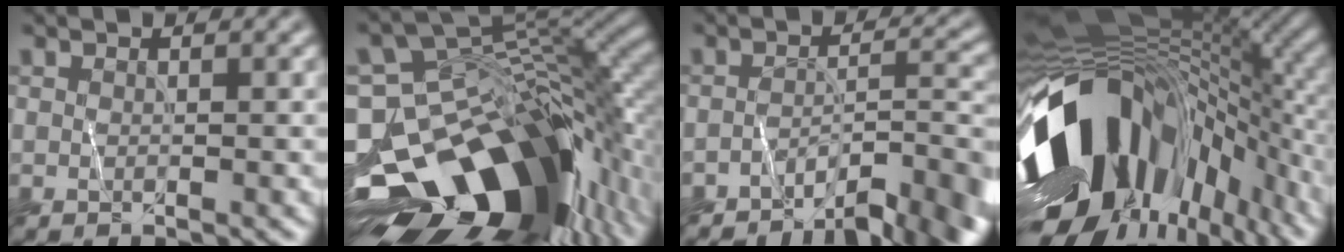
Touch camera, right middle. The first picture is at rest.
{"total": 16.7, "force": [-8.0, 9.7, 11.1], "torque": [-0.193, -0.009, -0.127]}
{"total": 6.8, "force": [-5.4, 1.7, 3.8], "torque": [-0.049, 0.009, -0.083]}
{"total": 17.0, "force": [-5.2, 10.3, 12.5], "torque": [-0.224, -0.019, -0.092]}